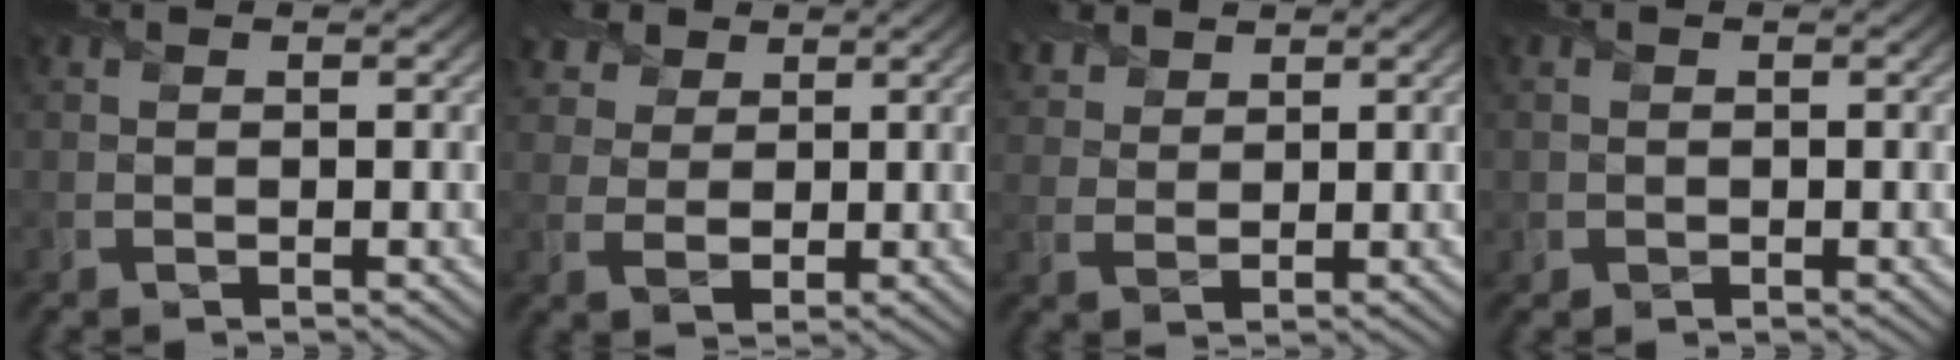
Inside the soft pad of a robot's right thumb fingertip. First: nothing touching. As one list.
[{"total": 5.4, "force": [3.1, 3.9, 2.1], "torque": [-0.066, 0.001, 0.062]}, {"total": 3.9, "force": [3.0, 2.1, 1.4], "torque": [-0.042, 0.008, 0.064]}, {"total": 0.9, "force": [0.0, 0.9, 0.0], "torque": [0.002, -0.007, -0.002]}]